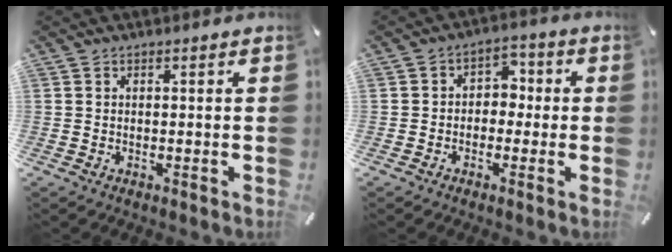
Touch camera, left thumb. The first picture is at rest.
{"total": 4.6, "force": [-1.3, 3.9, 2.0], "torque": [-0.027, 0.012, -0.032]}